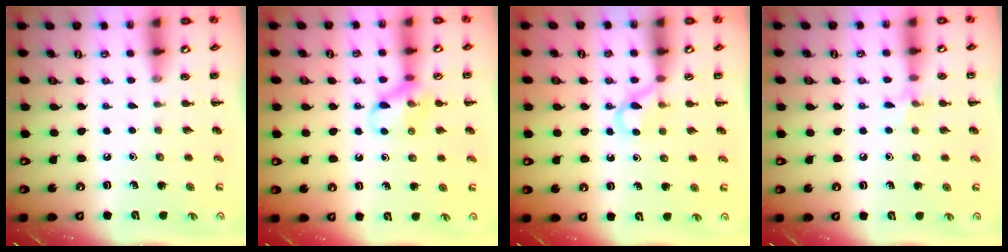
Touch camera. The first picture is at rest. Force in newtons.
{"total": 10.6, "press": 10.6, "slide": 0.9}
{"total": 4.4, "press": 4.2, "slide": 1.3}
{"total": 6.3, "press": 6.1, "slide": 1.5}